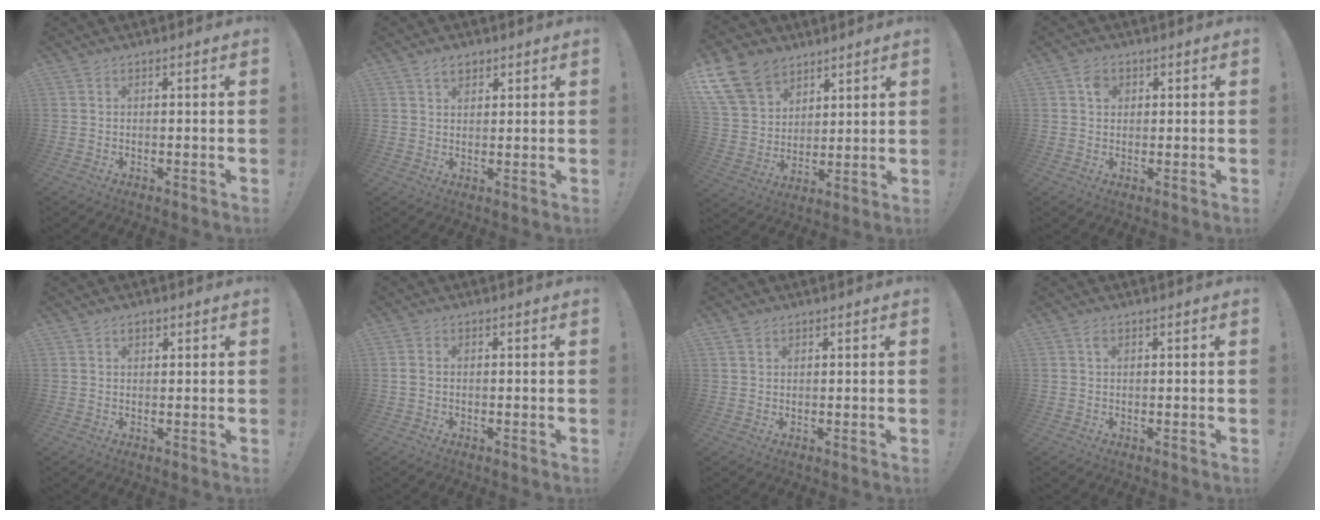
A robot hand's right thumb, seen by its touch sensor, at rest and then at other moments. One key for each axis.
{"total": 3.9, "fx": 2.3, "fy": 2.4, "fz": 2.0, "tx": -0.031, "ty": -0.005, "tz": 0.041}
{"total": 15.5, "fx": 9.8, "fy": 10.4, "fz": 6.0, "tx": -0.115, "ty": -0.057, "tz": 0.195}
{"total": 3.2, "fx": 0.9, "fy": 2.7, "fz": 1.4, "tx": -0.014, "ty": 0.001, "tz": 0.014}
{"total": 1.4, "fx": 0.8, "fy": 0.9, "fz": 0.7, "tx": -0.008, "ty": -0.001, "tz": 0.013}
{"total": 1.3, "fx": -0.1, "fy": 0.9, "fz": 0.9, "tx": -0.018, "ty": 0.005, "tz": -0.001}
{"total": 1.6, "fx": 1.2, "fy": 0.9, "fz": 0.3, "tx": -0.003, "ty": -0.003, "tz": 0.023}
{"total": 0.9, "fx": 0.4, "fy": 0.5, "fz": 0.6, "tx": -0.013, "ty": 0.002, "tz": 0.008}